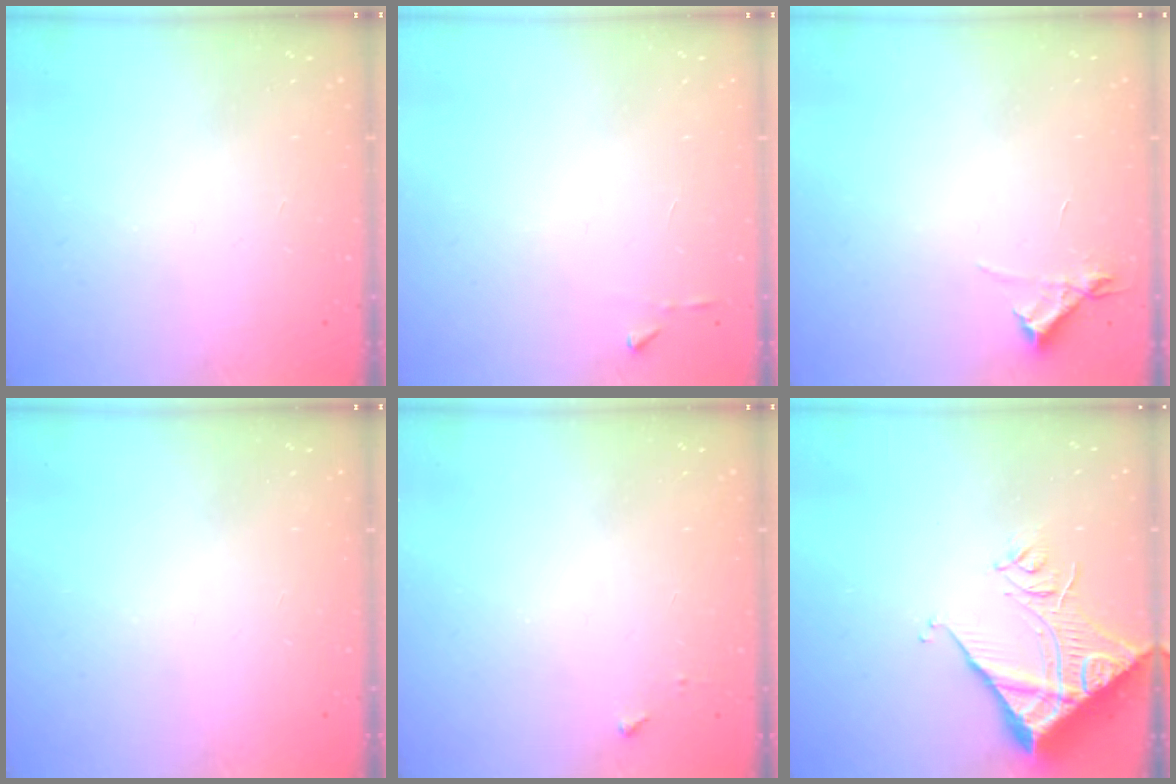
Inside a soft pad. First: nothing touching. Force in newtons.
{"total": 3.2, "press": 3.2, "slide": 0.4}
{"total": 5.0, "press": 4.9, "slide": 0.7}
{"total": 0.0}
{"total": 3.5, "press": 3.5, "slide": 0.4}
{"total": 13.9, "press": 13.8, "slide": 1.7}